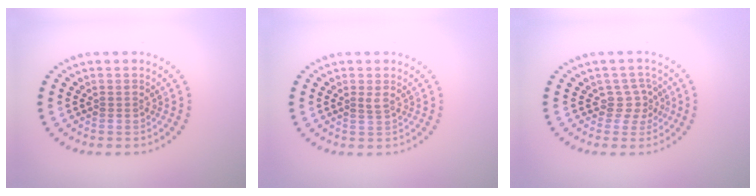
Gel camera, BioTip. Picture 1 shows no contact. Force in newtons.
{"total": 0.9, "press": 0.7, "slide": 0.5}
{"total": 2.0, "press": 1.5, "slide": 1.4}